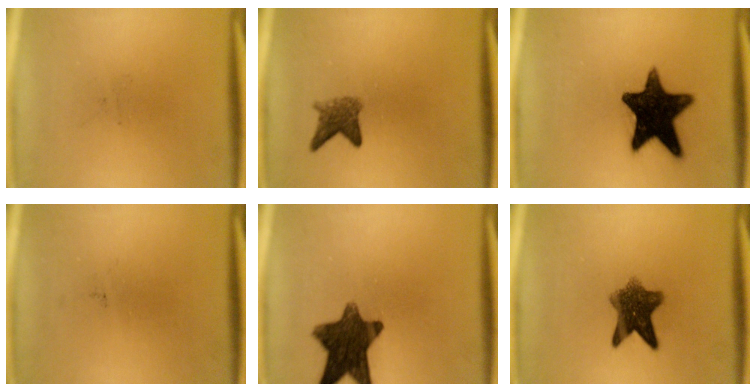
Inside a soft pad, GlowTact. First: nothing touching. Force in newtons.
{"total": 3.2}
{"total": 16.1}
{"total": 0.0}
{"total": 11.8}
{"total": 7.8}